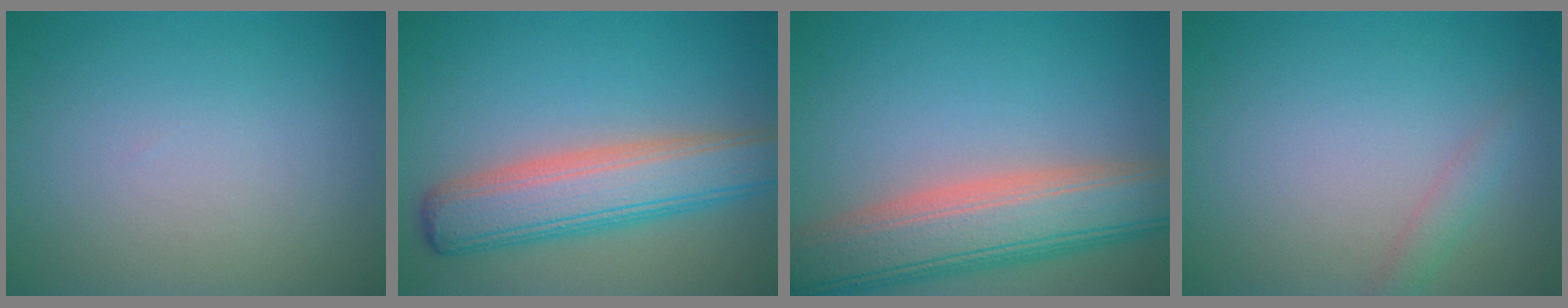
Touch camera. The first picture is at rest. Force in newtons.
{"total": 7.1, "press": 7.1, "slide": 0.6}
{"total": 9.1, "press": 9.1, "slide": 0.5}
{"total": 1.3, "press": 1.3, "slide": 0.0}